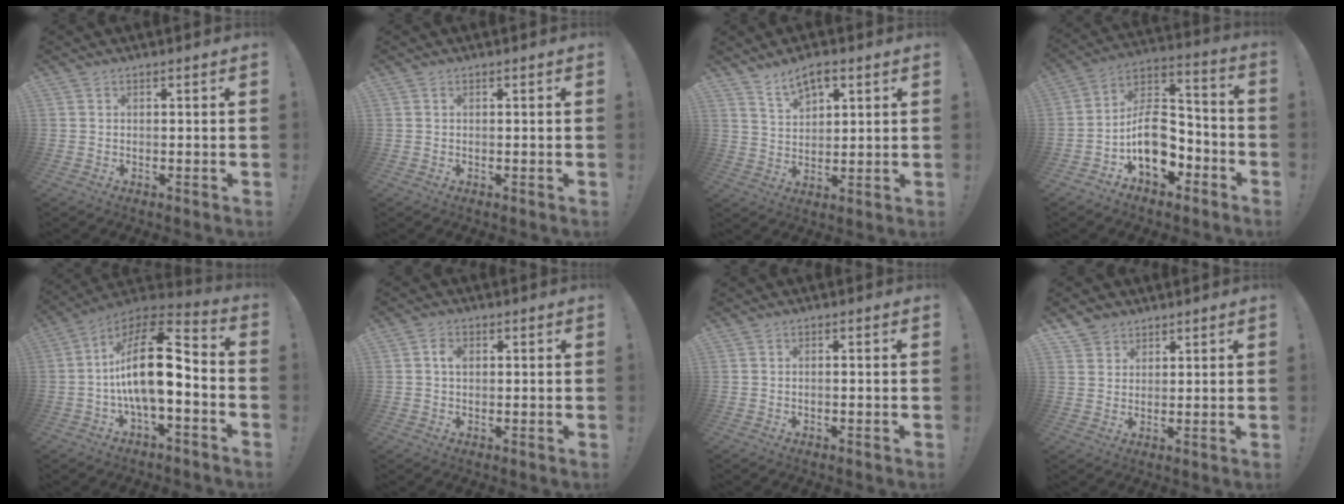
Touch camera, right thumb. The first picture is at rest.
{"total": 0.0}
{"total": 6.6, "force": [4.6, 3.3, 3.3], "torque": [-0.061, -0.017, 0.084]}
{"total": 15.4, "force": [-5.0, 10.9, 9.7], "torque": [-0.150, 0.027, -0.079]}
{"total": 19.5, "force": [-0.4, 8.4, 17.6], "torque": [-0.313, 0.011, -0.004]}
{"total": 2.7, "force": [0.4, 1.8, 2.0], "torque": [-0.032, 0.003, 0.005]}
{"total": 0.9, "force": [-0.7, 0.0, 0.6], "torque": [-0.019, 0.004, -0.012]}
{"total": 4.5, "force": [3.3, 3.0, 0.3], "torque": [-0.002, -0.021, 0.064]}